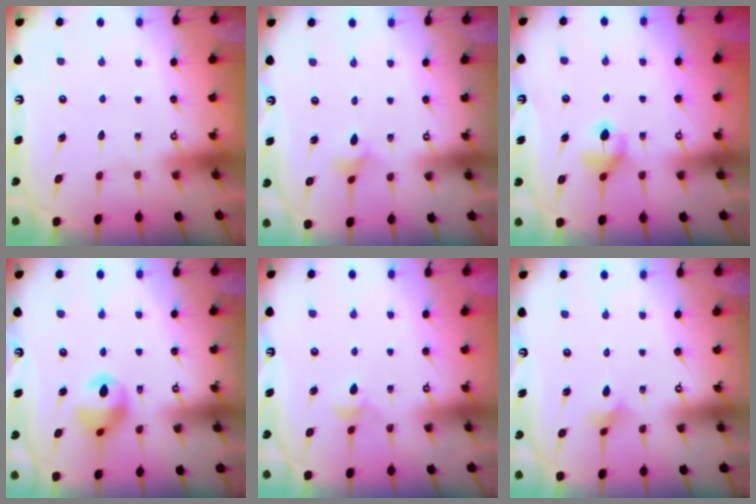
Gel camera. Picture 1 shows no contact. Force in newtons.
{"total": 2.9, "press": 2.9, "slide": 0.5}
{"total": 5.9, "press": 5.9, "slide": 0.5}
{"total": 12.5, "press": 11.9, "slide": 3.8}
{"total": 3.8, "press": 3.7, "slide": 0.7}
{"total": 1.8, "press": 1.7, "slide": 0.5}